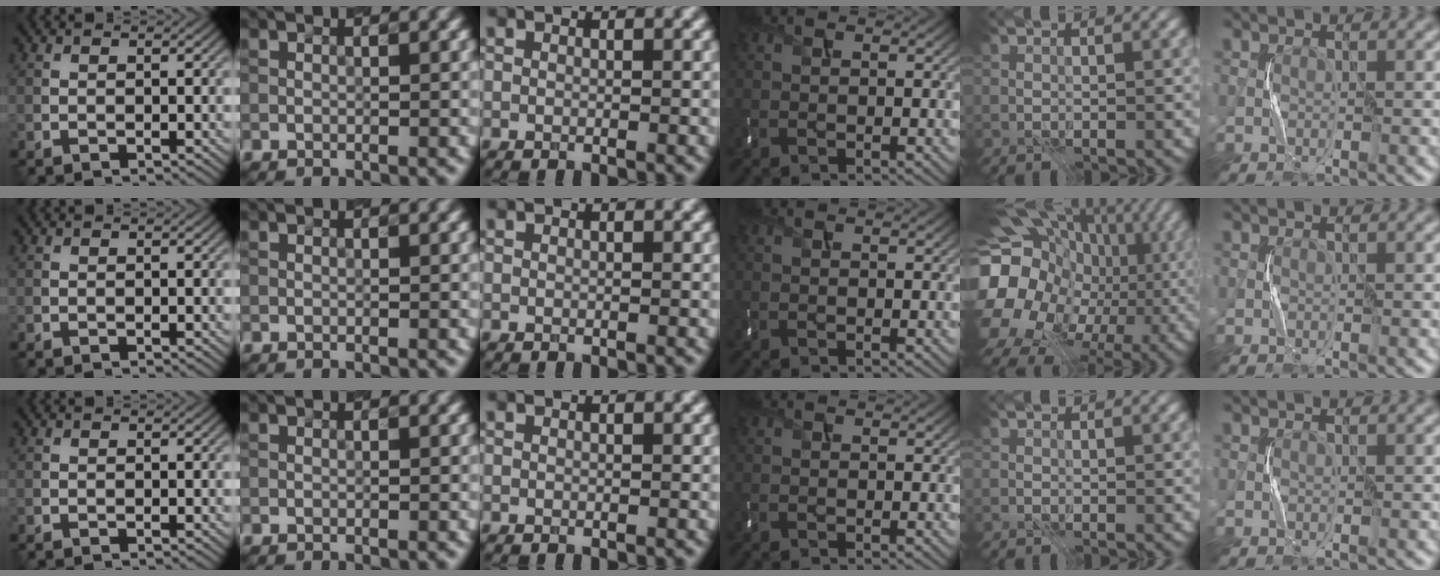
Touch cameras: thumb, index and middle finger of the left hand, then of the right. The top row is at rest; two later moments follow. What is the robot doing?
{"motion": "press", "object": "keyboard"}